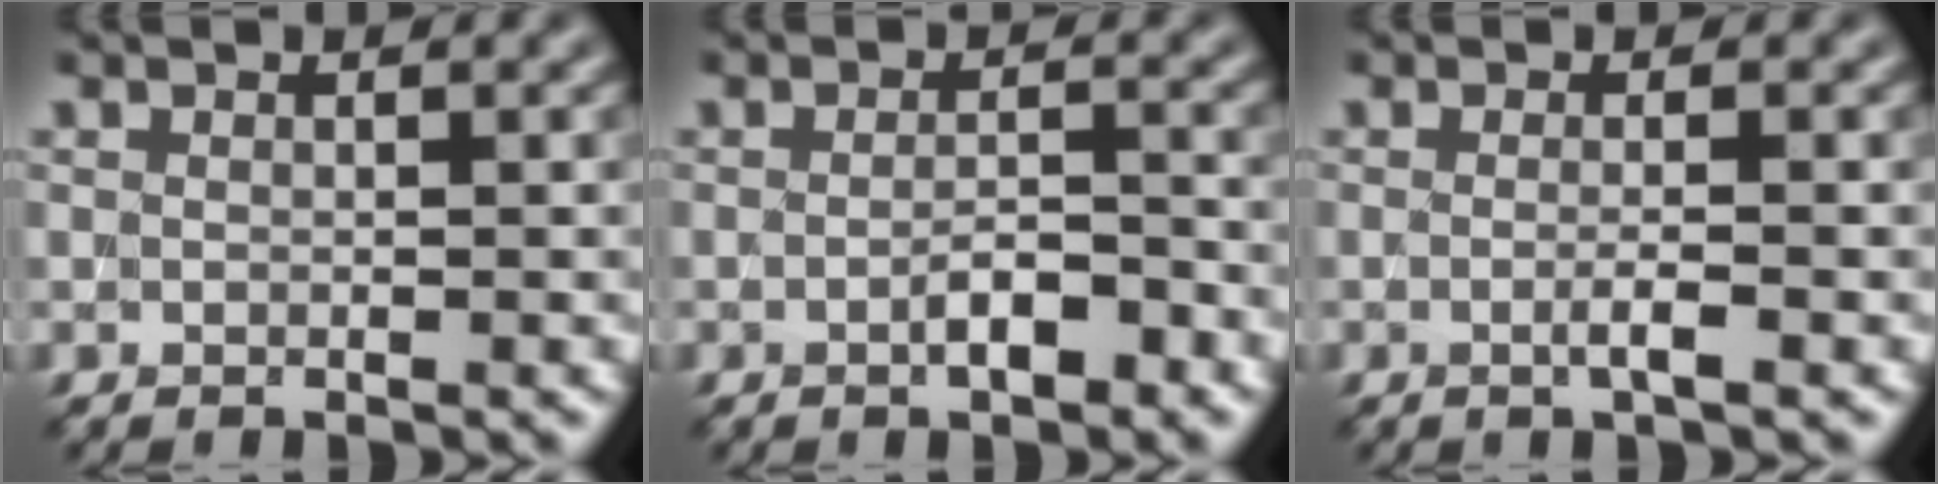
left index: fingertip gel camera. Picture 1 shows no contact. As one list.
[{"total": 2.2, "force": [-0.9, 0.6, 1.8], "torque": [-0.033, 0.004, -0.017]}, {"total": 1.6, "force": [-0.3, 0.3, 1.5], "torque": [-0.024, -0.003, -0.010]}]